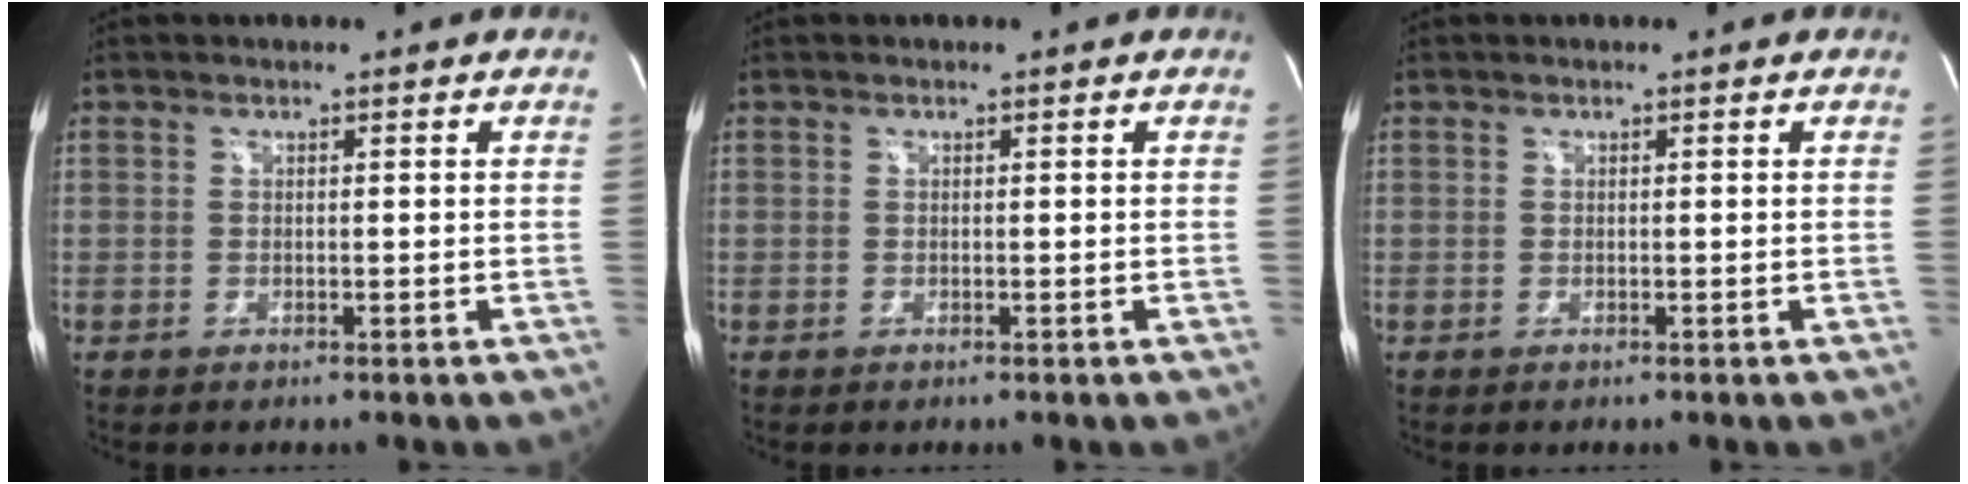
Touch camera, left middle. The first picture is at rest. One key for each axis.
{"total": 0.0}
{"total": 0.0}